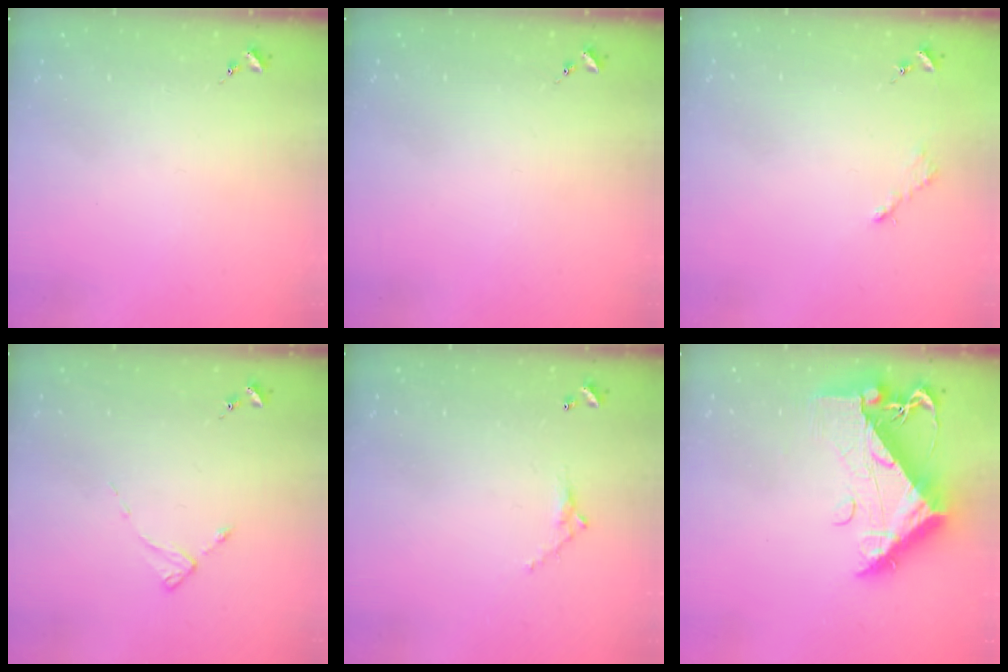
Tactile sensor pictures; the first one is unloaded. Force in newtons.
{"total": 0.0}
{"total": 2.6, "press": 2.6, "slide": 0.4}
{"total": 1.9, "press": 1.8, "slide": 0.3}
{"total": 4.6, "press": 4.6, "slide": 0.3}
{"total": 13.2, "press": 13.2, "slide": 1.4}